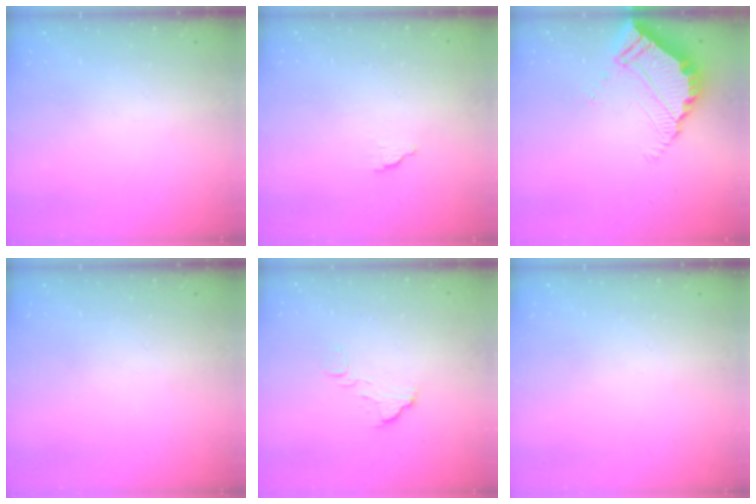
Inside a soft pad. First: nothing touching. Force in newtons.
{"total": 1.7, "press": 1.7, "slide": 0.1}
{"total": 5.8, "press": 5.8, "slide": 0.3}
{"total": 0.0}
{"total": 2.9, "press": 2.9, "slide": 0.1}
{"total": 0.0}